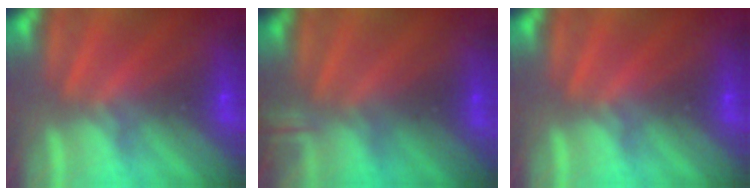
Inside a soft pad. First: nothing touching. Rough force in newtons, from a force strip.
{"total": 3.7}
{"total": 0.0}